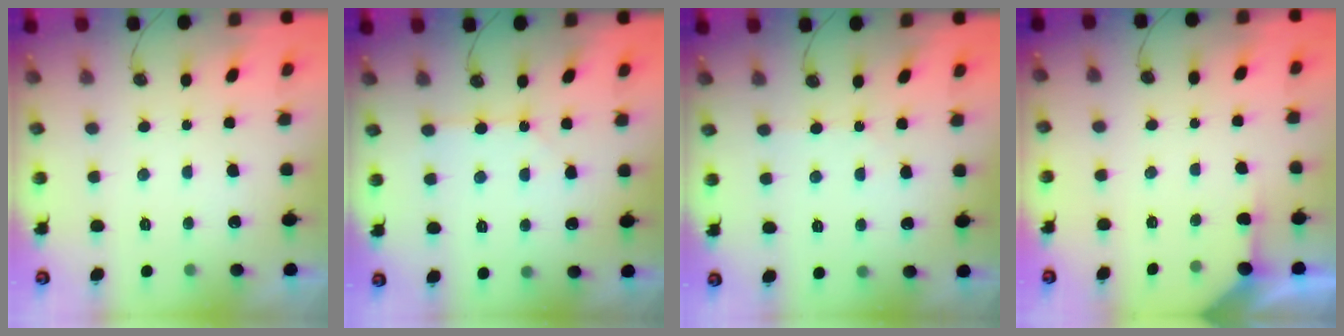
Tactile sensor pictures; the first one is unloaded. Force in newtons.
{"total": 1.5, "press": 1.5, "slide": 0.3}
{"total": 1.5, "press": 1.5, "slide": 0.3}
{"total": 2.4, "press": 2.4, "slide": 0.3}